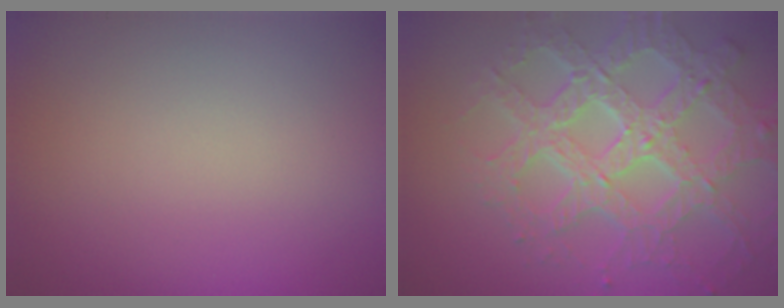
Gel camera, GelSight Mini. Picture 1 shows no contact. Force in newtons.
{"total": 7.8, "press": 5.6, "slide": 5.5}